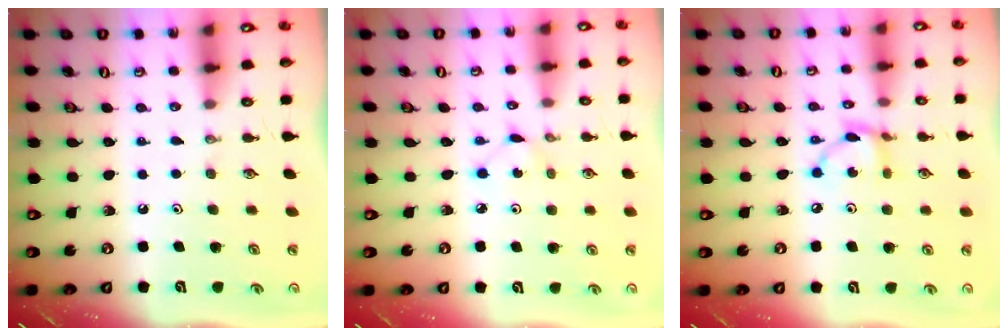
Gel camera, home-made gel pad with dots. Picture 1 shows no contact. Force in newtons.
{"total": 2.6, "press": 2.6, "slide": 0.3}
{"total": 7.4, "press": 7.4, "slide": 0.1}